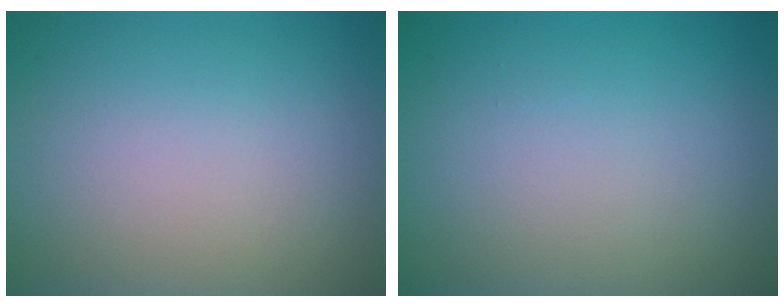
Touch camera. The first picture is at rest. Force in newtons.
{"total": 0.0}